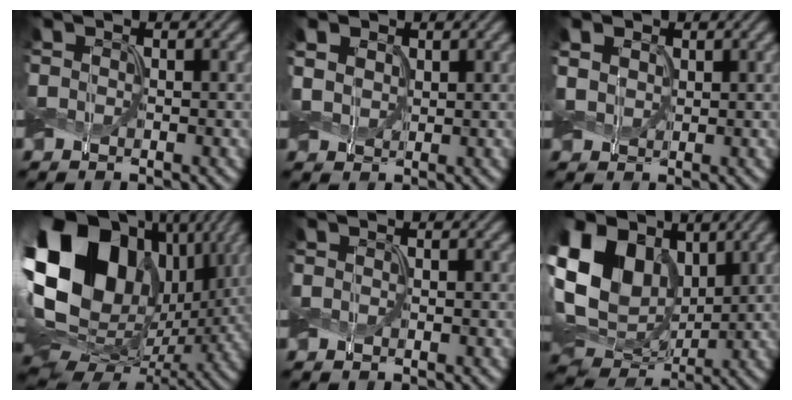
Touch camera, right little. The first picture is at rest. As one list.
[{"total": 2.9, "force": [0.9, 2.3, 1.6], "torque": [-0.046, 0.002, 0.011]}, {"total": 2.3, "force": [0.7, 1.8, 1.2], "torque": [-0.034, -0.002, 0.009]}, {"total": 21.6, "force": [3.9, 15.8, 14.2], "torque": [-0.298, 0.004, 0.083]}, {"total": 0.0}, {"total": 16.2, "force": [4.3, 11.8, 10.2], "torque": [-0.213, 0.032, 0.070]}]